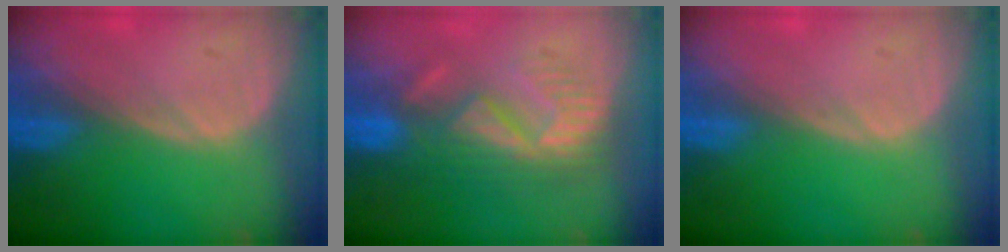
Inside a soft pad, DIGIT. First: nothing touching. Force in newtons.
{"total": 8.8, "press": 8.2, "slide": 3.3}
{"total": 0.0}